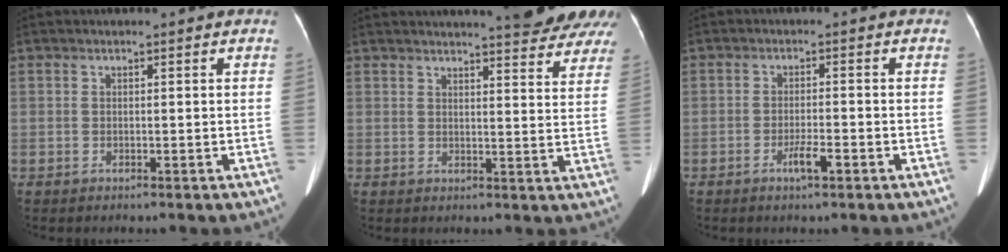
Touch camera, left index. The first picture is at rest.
{"total": 14.5, "force": [13.0, 2.0, 6.0], "torque": [-0.060, -0.028, 0.133]}
{"total": 2.8, "force": [-1.6, 0.2, 2.3], "torque": [-0.042, -0.002, -0.028]}